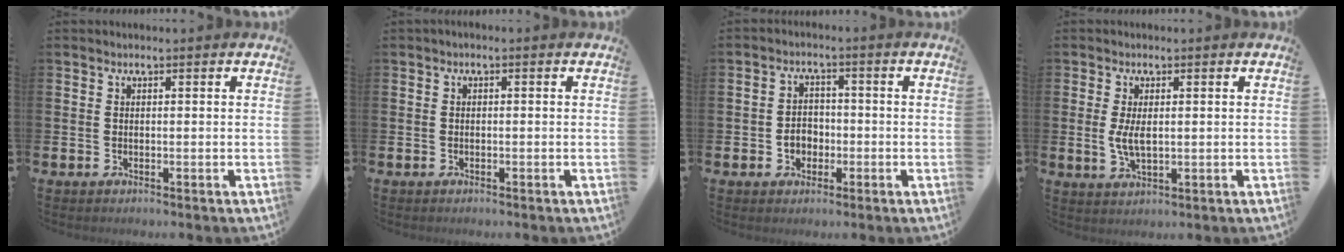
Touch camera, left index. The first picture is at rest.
{"total": 0.5, "force": [-0.4, 0.1, 0.3], "torque": [-0.014, 0.001, -0.007]}
{"total": 3.1, "force": [-1.0, 2.5, 1.4], "torque": [-0.024, 0.001, -0.025]}
{"total": 3.5, "force": [0.4, 1.6, 3.1], "torque": [-0.055, 0.001, 0.004]}